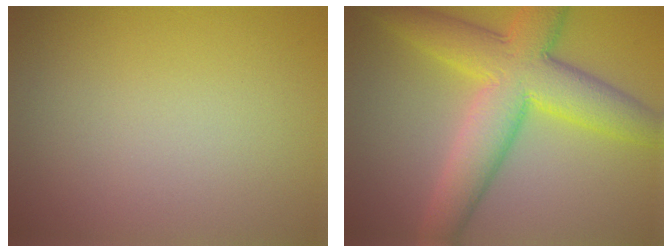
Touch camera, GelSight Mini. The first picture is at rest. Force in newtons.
{"total": 9.0, "press": 9.0, "slide": 0.1}